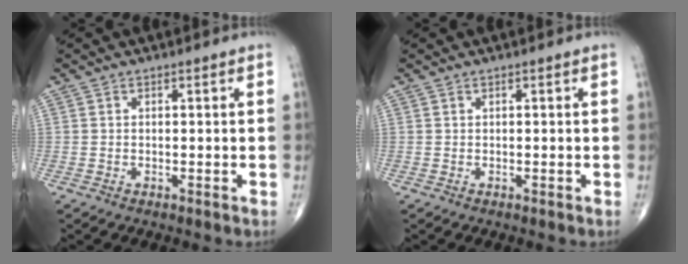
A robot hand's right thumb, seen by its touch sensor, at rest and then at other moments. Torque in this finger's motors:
{"motor_torque": [0.07, 0.07, -0.01, 0.01, 0.01]}